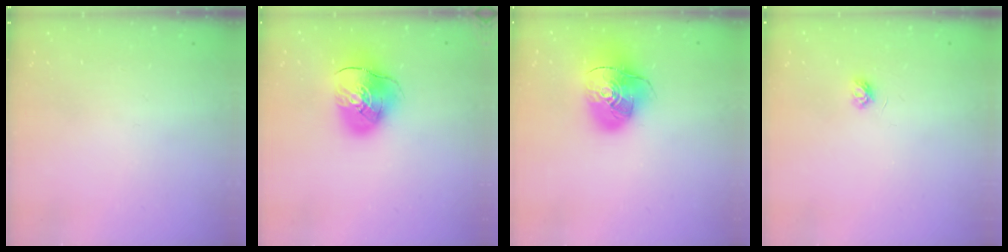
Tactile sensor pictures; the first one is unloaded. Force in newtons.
{"total": 12.7, "press": 12.5, "slide": 1.8}
{"total": 15.6, "press": 15.4, "slide": 2.4}
{"total": 3.3, "press": 3.3, "slide": 0.3}